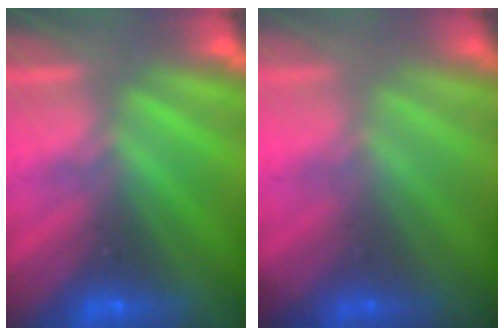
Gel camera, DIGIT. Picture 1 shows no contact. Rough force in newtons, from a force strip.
{"total": 1.1}